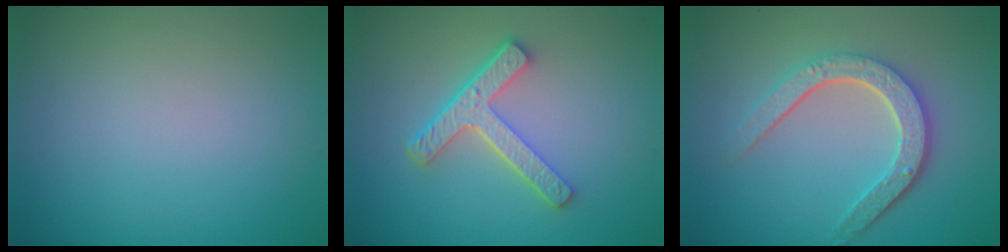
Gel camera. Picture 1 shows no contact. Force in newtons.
{"total": 4.4, "press": 3.3, "slide": 3.0}
{"total": 4.7, "press": 3.5, "slide": 3.1}